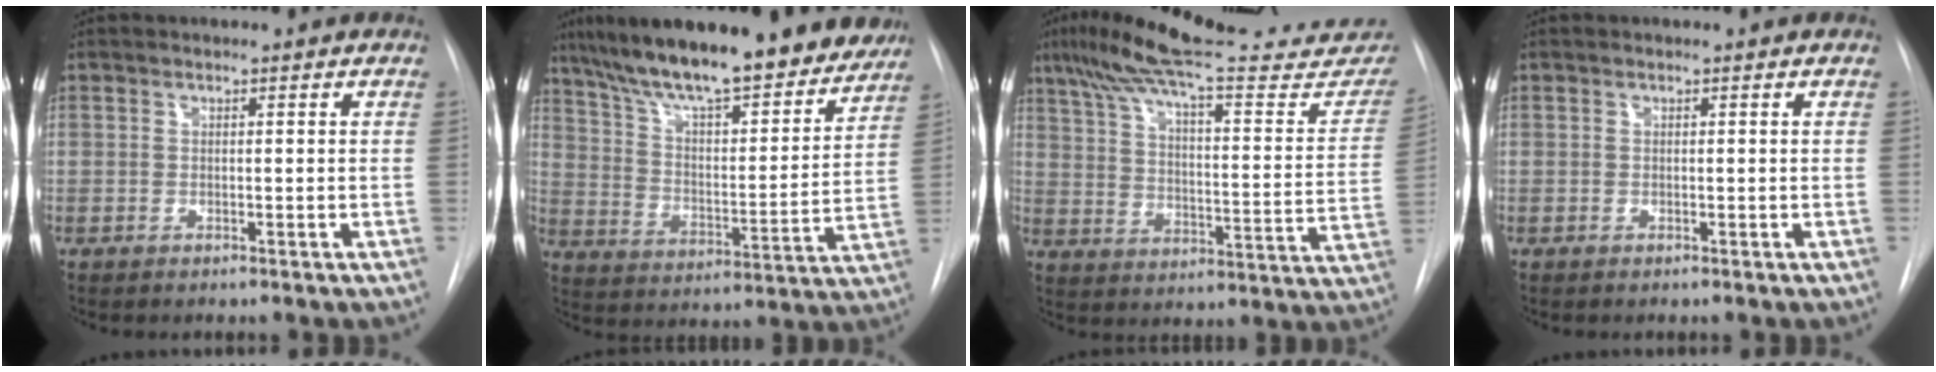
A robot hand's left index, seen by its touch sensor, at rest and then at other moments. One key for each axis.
{"total": 24.9, "fx": 20.5, "fy": 5.6, "fz": 12.9, "tx": -0.209, "ty": 0.005, "tz": 0.300}
{"total": 30.3, "fx": 25.8, "fy": 4.5, "fz": 15.2, "tx": -0.236, "ty": -0.034, "tz": 0.339}
{"total": 0.0}